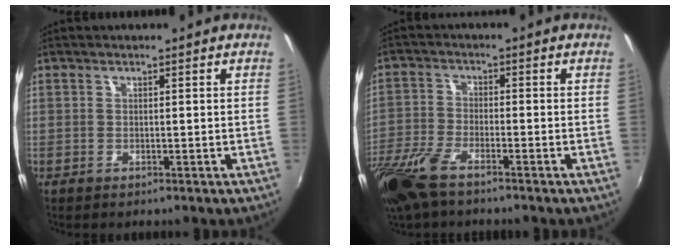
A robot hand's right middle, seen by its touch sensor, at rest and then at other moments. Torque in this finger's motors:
{"motor_torque": [1.08, -1.06, 0.21, 0.16]}